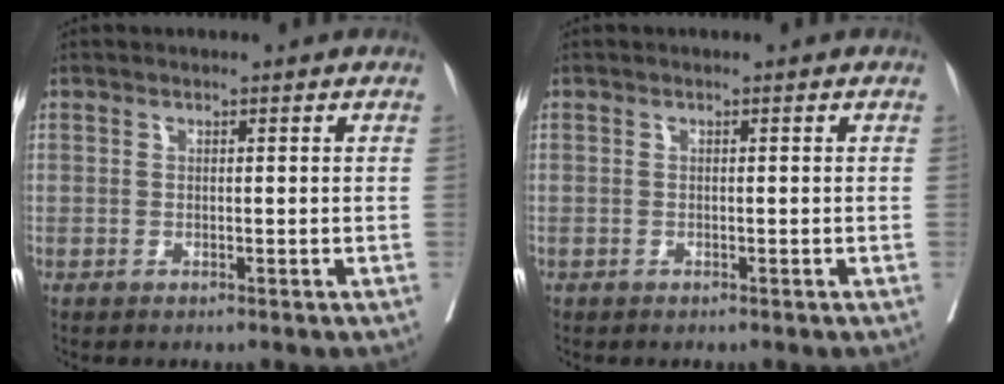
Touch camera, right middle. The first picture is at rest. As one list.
[{"total": 0.0}]